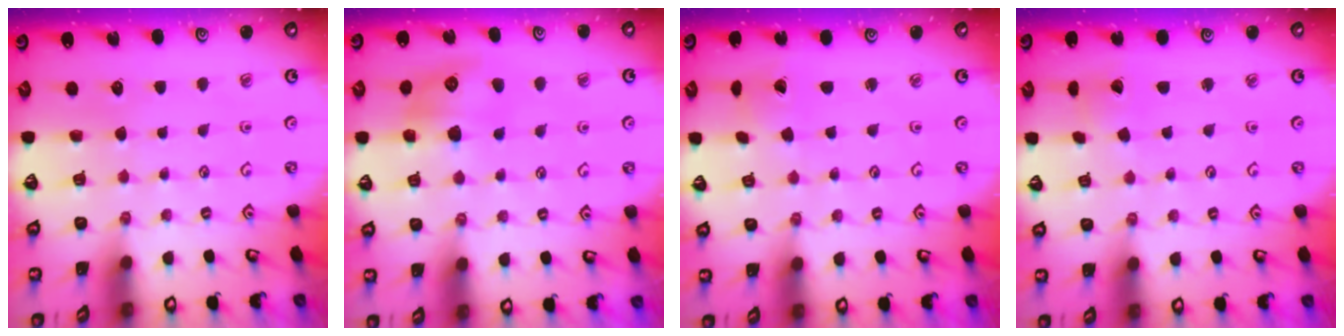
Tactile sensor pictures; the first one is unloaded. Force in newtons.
{"total": 9.7, "press": 9.7, "slide": 0.4}
{"total": 1.6, "press": 1.6, "slide": 0.1}
{"total": 2.3, "press": 2.3, "slide": 0.2}